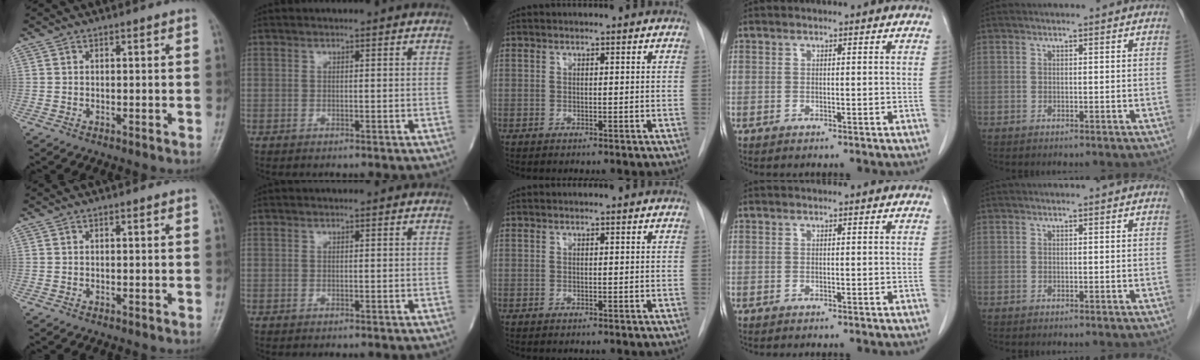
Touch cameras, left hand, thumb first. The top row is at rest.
{}